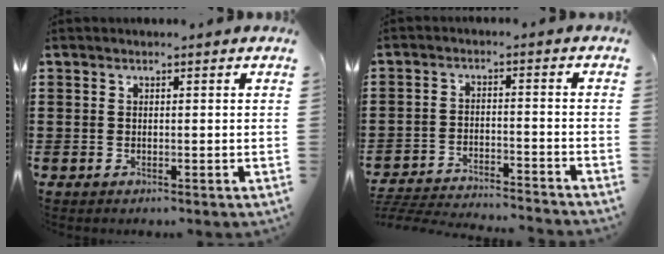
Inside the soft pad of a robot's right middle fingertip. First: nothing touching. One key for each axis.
{"total": 4.4, "fx": -4.3, "fy": 0.0, "fz": 0.6, "tx": -0.021, "ty": -0.003, "tz": -0.092}